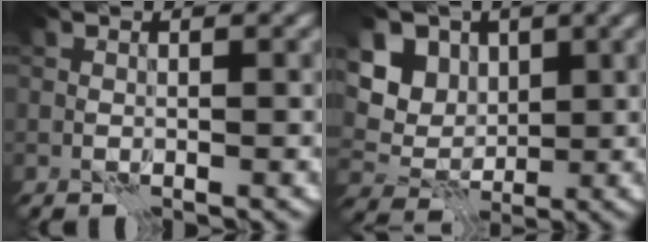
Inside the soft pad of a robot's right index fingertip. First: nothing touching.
{"total": 6.5, "force": [2.3, 5.0, 3.4], "torque": [-0.075, 0.016, 0.014]}